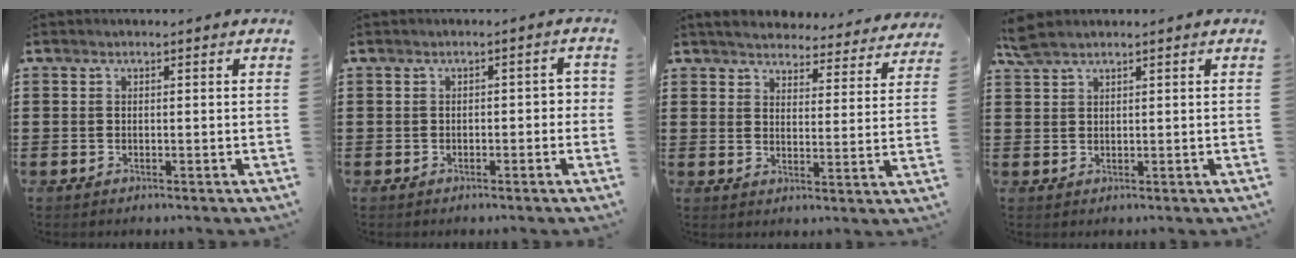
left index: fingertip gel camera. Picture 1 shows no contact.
{"total": 1.6, "force": [-0.8, 0.8, 1.1], "torque": [-0.024, 0.006, -0.020]}
{"total": 4.2, "force": [4.2, 0.2, 0.4], "torque": [-0.023, -0.032, 0.068]}
{"total": 2.5, "force": [2.0, 0.6, 1.3], "torque": [-0.031, 0.003, 0.037]}